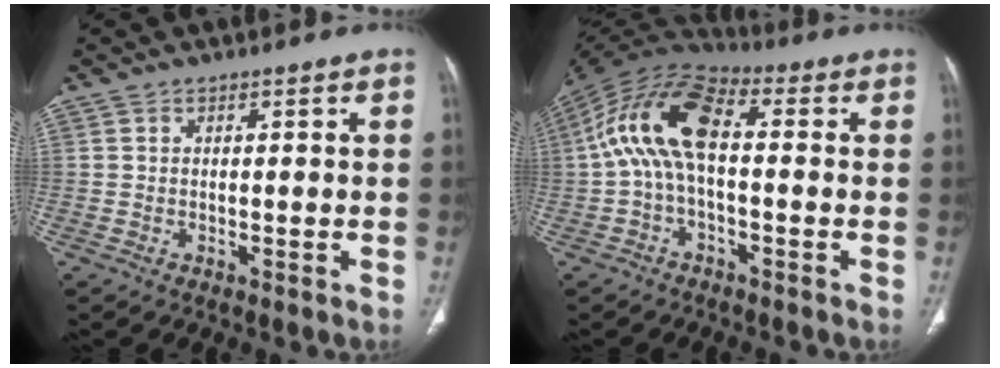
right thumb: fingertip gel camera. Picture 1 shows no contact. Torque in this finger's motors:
{"motor_torque": [1.59, 2.24, 1.95, -0.31, 0.25]}